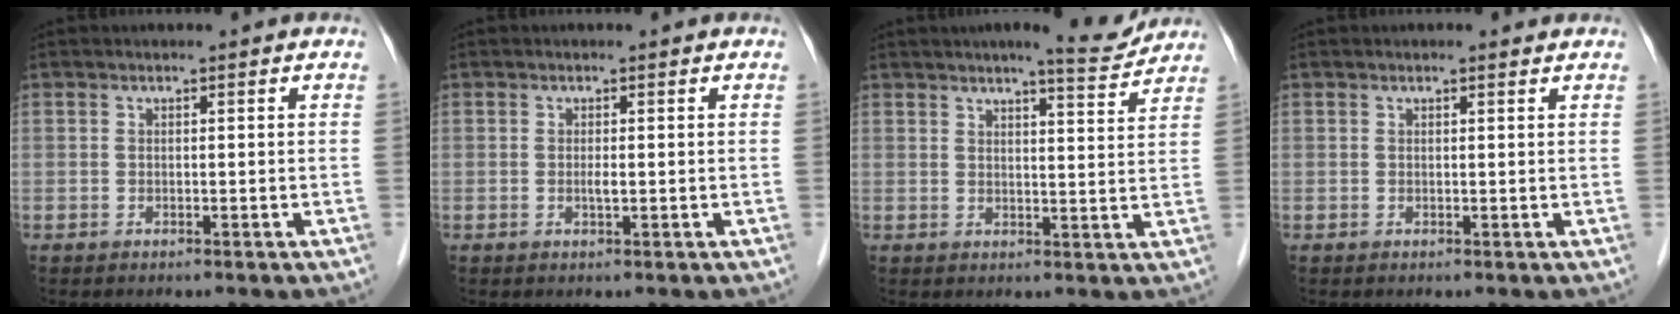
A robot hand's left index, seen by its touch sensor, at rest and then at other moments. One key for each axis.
{"total": 0.8, "fx": -0.2, "fy": 0.1, "fz": 0.8, "tx": -0.019, "ty": -0.006, "tz": -0.005}
{"total": 6.0, "fx": 5.5, "fy": 0.2, "fz": 2.3, "tx": -0.038, "ty": -0.010, "tz": 0.066}
{"total": 0.8, "fx": 0.7, "fy": 0.2, "fz": 0.2, "tx": -0.012, "ty": 0.000, "tz": 0.007}